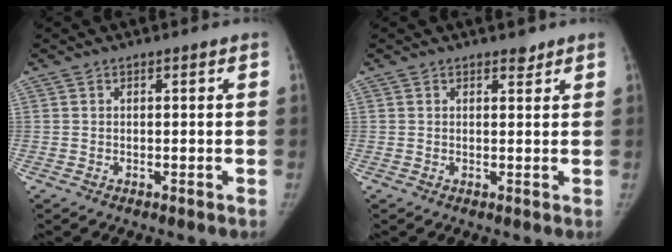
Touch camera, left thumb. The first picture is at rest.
{"total": 1.4, "force": [1.1, 0.7, 0.4], "torque": [0.003, -0.009, 0.014]}